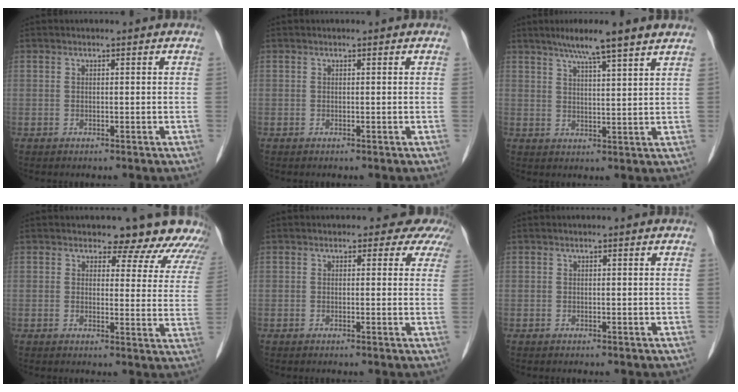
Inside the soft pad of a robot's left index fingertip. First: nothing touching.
{"total": 0.0}
{"total": 8.5, "force": [6.6, -0.4, 5.2], "torque": [-0.087, 0.013, 0.101]}
{"total": 12.5, "force": [11.2, 4.5, 3.2], "torque": [0.006, -0.025, 0.089]}
{"total": 5.0, "force": [4.2, 2.7, 0.7], "torque": [0.020, -0.002, 0.014]}
{"total": 0.0}